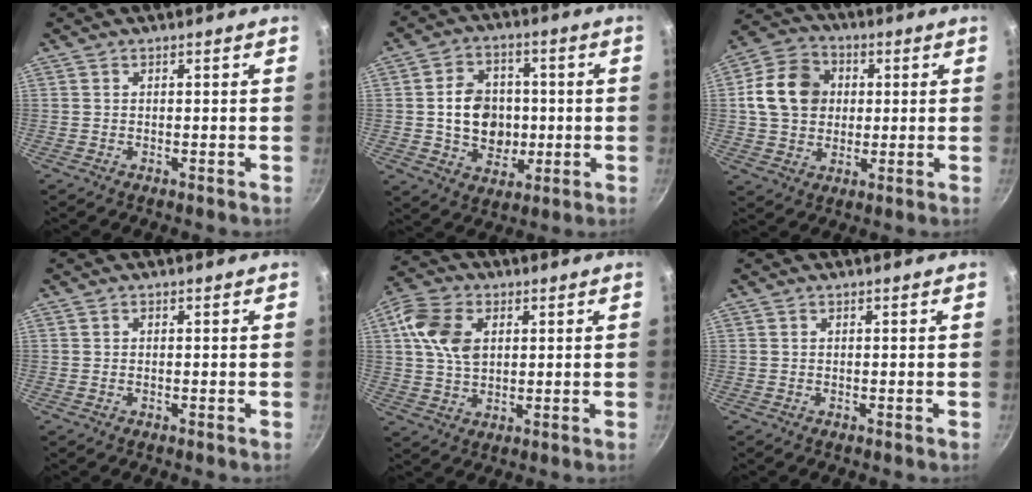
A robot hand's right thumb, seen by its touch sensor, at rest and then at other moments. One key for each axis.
{"total": 12.1, "fx": -0.2, "fy": 9.8, "fz": 7.0, "tx": -0.079, "ty": 0.010, "tz": 0.000}
{"total": 12.9, "fx": 1.8, "fy": 10.6, "fz": 7.1, "tx": -0.100, "ty": 0.011, "tz": 0.021}
{"total": 0.0}
{"total": 10.2, "fx": 2.5, "fy": 7.0, "fz": 7.1, "tx": -0.124, "ty": 0.006, "tz": 0.039}
{"total": 0.0}